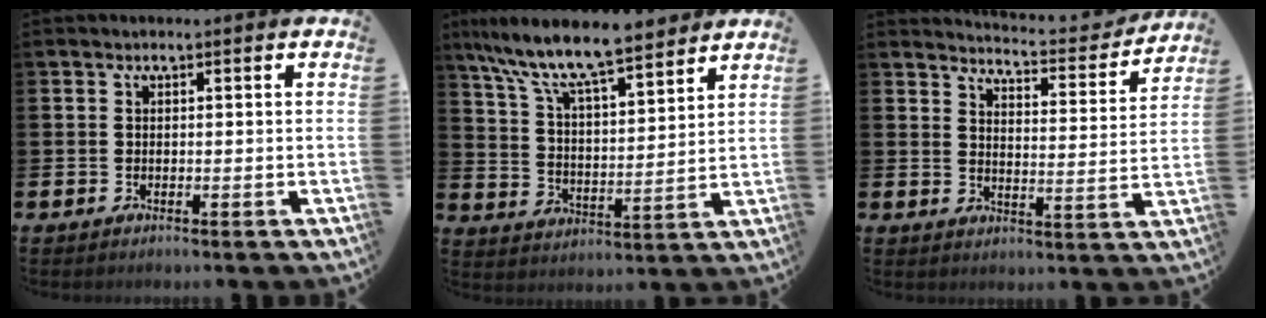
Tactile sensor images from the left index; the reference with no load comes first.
{"total": 10.0, "force": [9.0, 1.4, 4.0], "torque": [-0.114, -0.055, 0.157]}
{"total": 4.6, "force": [4.5, 0.2, 0.5], "torque": [-0.019, -0.040, 0.072]}